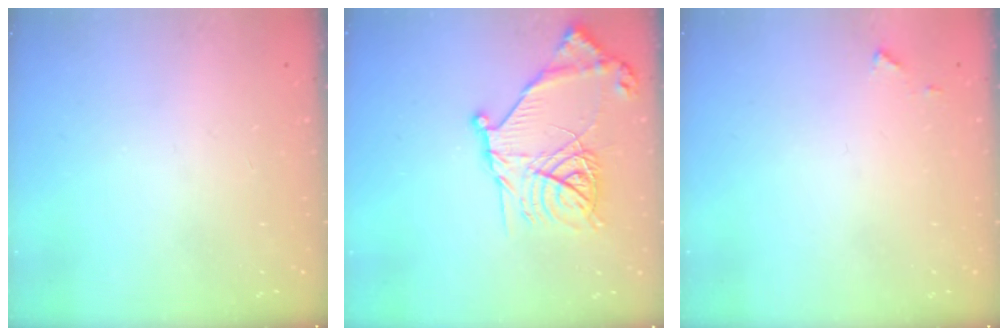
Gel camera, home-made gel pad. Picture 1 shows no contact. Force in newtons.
{"total": 18.8, "press": 18.7, "slide": 2.0}
{"total": 4.3, "press": 4.2, "slide": 0.5}